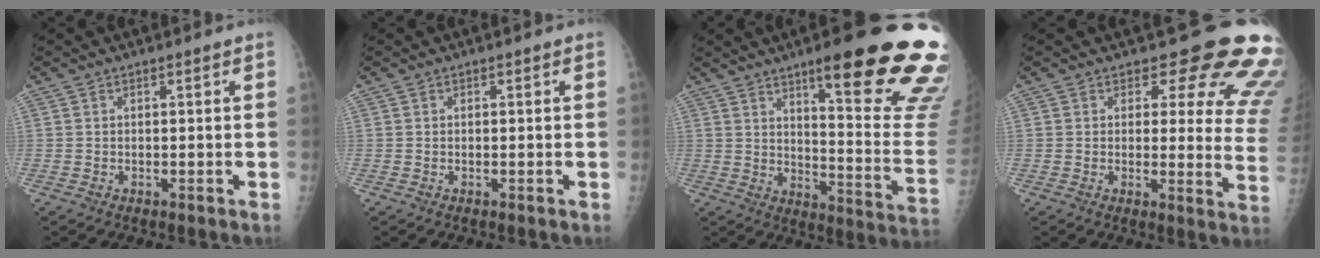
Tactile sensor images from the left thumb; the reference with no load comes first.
{"total": 0.0}
{"total": 26.0, "force": [15.9, 4.6, 20.0], "torque": [-0.203, -0.073, 0.219]}
{"total": 15.3, "force": [12.4, 5.8, 6.9], "torque": [-0.019, -0.101, 0.110]}